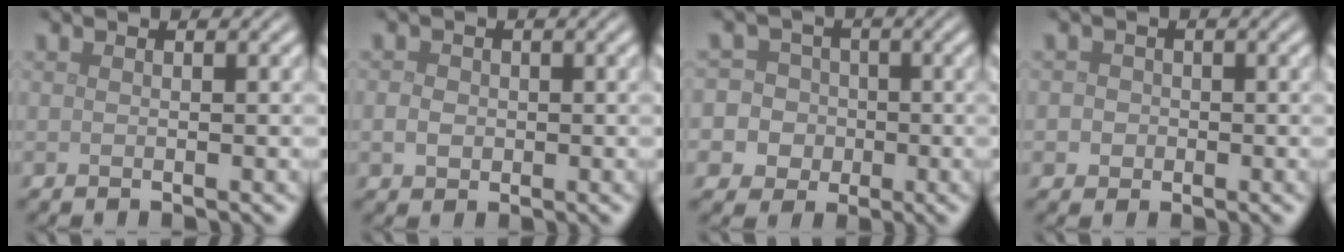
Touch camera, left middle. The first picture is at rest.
{"total": 1.7, "force": [-0.2, 1.5, 0.7], "torque": [-0.014, -0.001, -0.008]}
{"total": 8.8, "force": [-2.3, 8.4, 1.6], "torque": [-0.049, -0.001, -0.065]}
{"total": 2.2, "force": [-0.4, 2.1, 0.6], "torque": [0.004, 0.010, -0.022]}